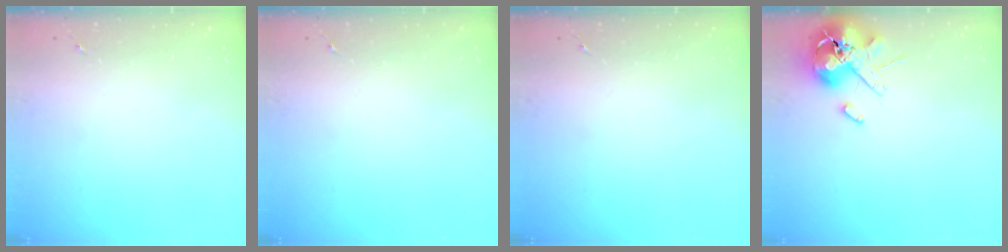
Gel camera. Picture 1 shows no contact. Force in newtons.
{"total": 0.0}
{"total": 0.0}
{"total": 13.0, "press": 12.8, "slide": 2.1}